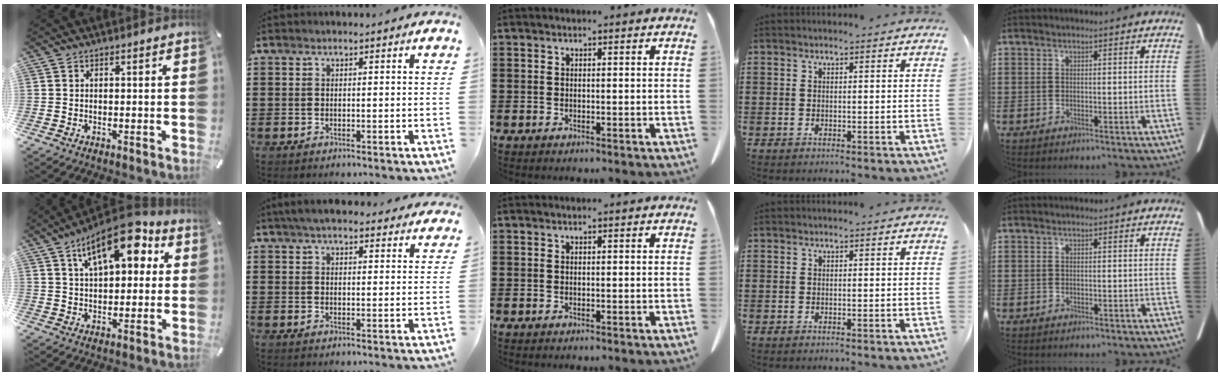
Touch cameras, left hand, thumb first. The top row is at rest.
{"thumb": {"total": 15.6, "force": [7.9, 7.5, 11.2], "torque": [-0.170, -0.026, 0.133]}, "index": {"total": 4.5, "force": [4.0, 0.8, 1.7], "torque": [-0.043, -0.005, 0.075]}}